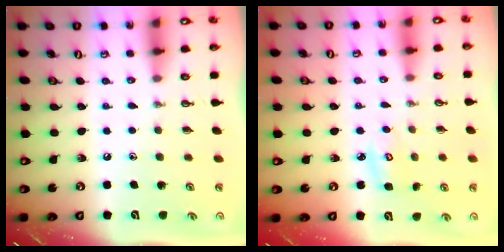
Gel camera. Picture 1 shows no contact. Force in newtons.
{"total": 4.2, "press": 4.2, "slide": 0.4}